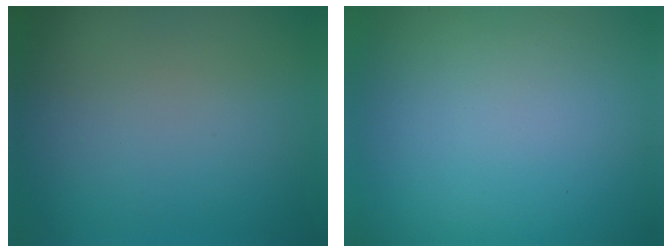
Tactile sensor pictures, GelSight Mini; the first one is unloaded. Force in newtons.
{"total": 0.0}